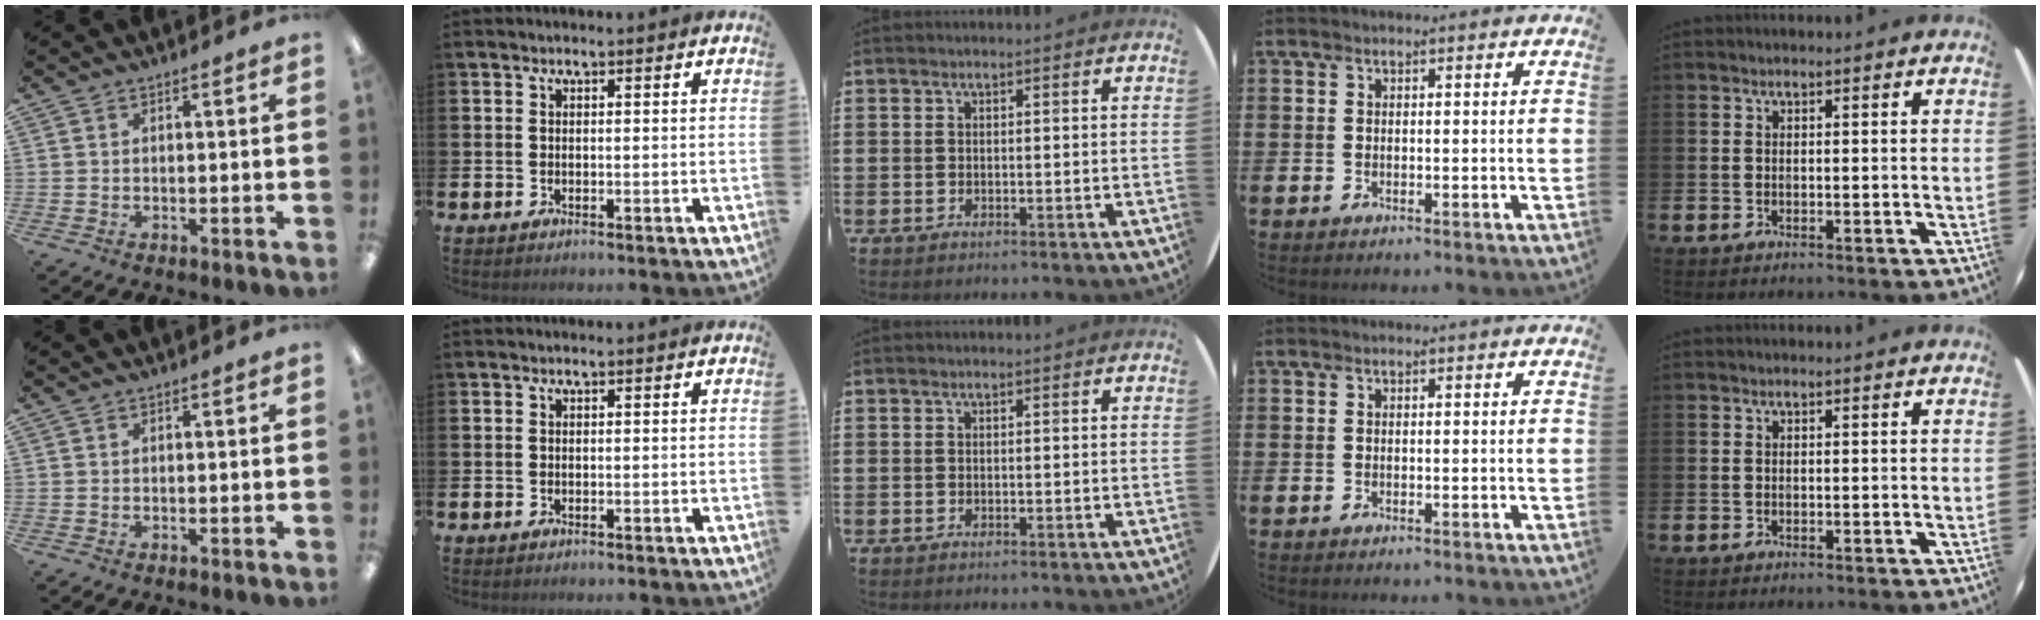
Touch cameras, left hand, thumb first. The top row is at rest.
{}